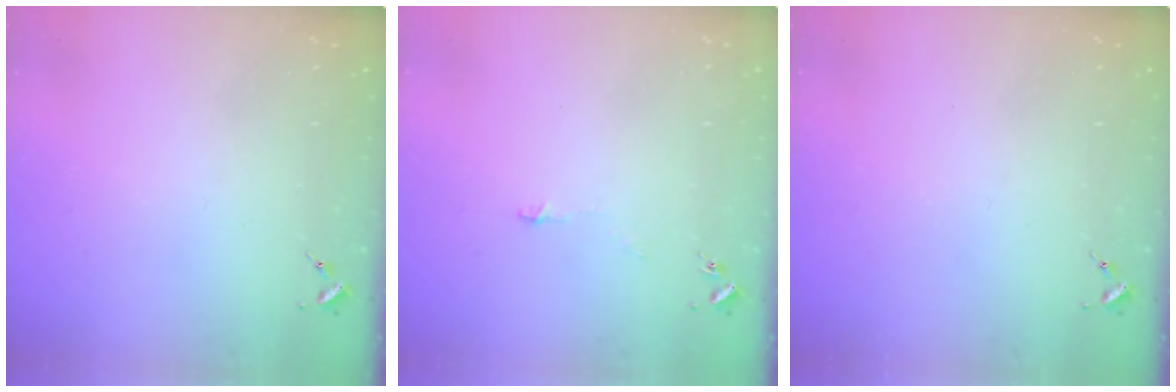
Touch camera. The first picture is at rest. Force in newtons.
{"total": 3.6, "press": 3.6, "slide": 0.3}
{"total": 0.0}